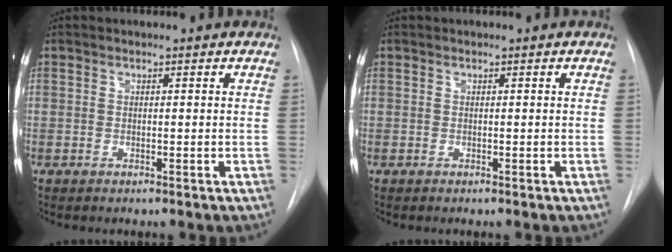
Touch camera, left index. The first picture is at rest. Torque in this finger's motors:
{"motor_torque": [-0.05, 0.07, -0.01, 0.00]}